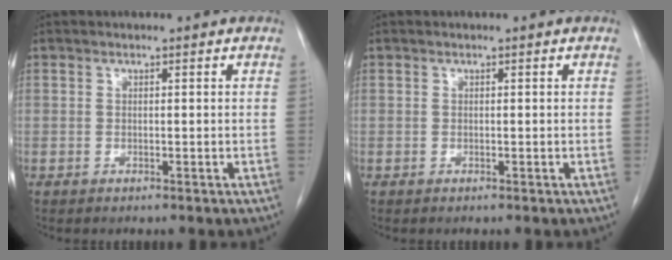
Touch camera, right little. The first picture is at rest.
{"total": 0.0}